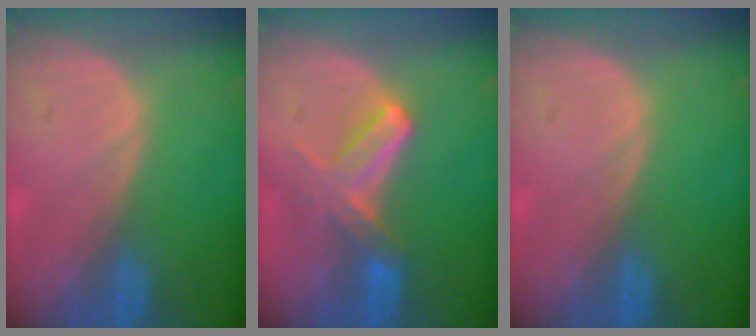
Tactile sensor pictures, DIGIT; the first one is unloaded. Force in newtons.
{"total": 5.7, "press": 5.7, "slide": 1.0}
{"total": 0.0}